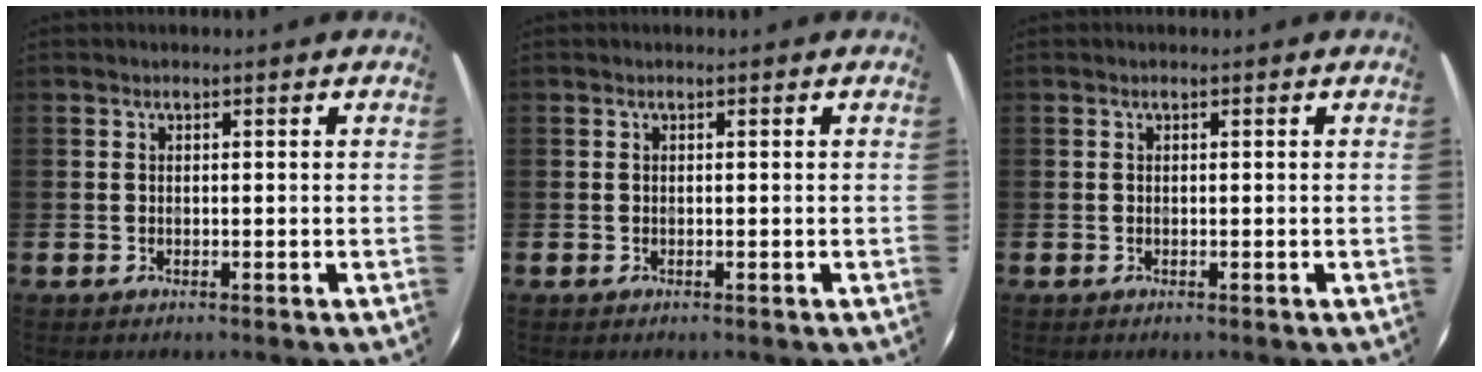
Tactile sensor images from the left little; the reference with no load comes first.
{"total": 0.0}
{"total": 0.0}